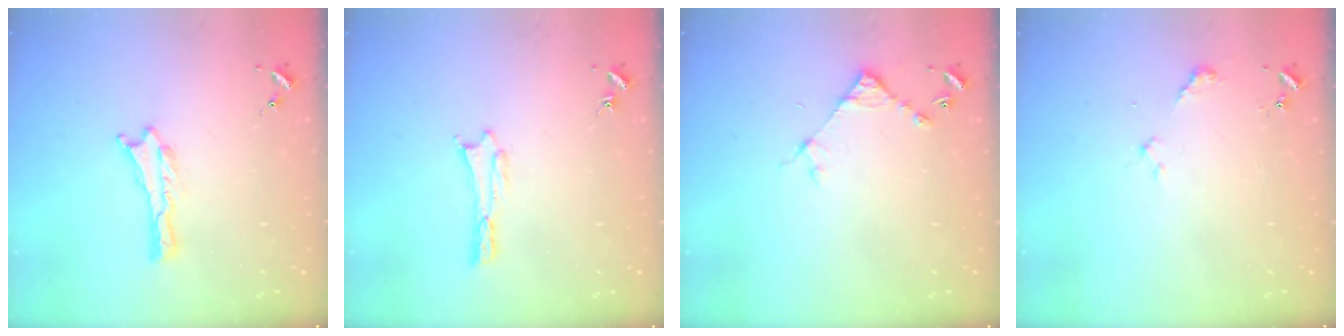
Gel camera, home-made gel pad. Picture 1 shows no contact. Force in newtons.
{"total": 0.7, "press": 0.7, "slide": 0.1}
{"total": 4.3, "press": 4.3, "slide": 0.4}
{"total": 2.4, "press": 2.3, "slide": 0.3}